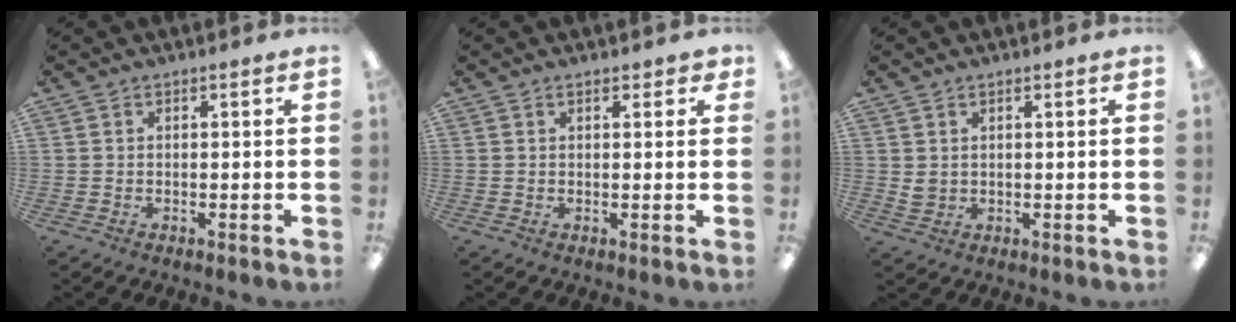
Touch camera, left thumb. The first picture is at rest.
{"total": 2.0, "force": [1.2, 1.0, 1.1], "torque": [-0.008, -0.005, 0.019]}
{"total": 2.2, "force": [1.2, 1.6, 0.8], "torque": [-0.009, -0.001, 0.020]}